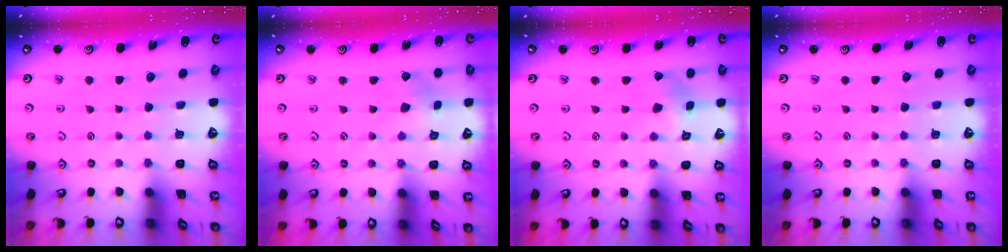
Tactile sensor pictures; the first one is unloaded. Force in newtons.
{"total": 2.3, "press": 2.2, "slide": 0.4}
{"total": 1.4, "press": 1.4, "slide": 0.2}
{"total": 0.0}